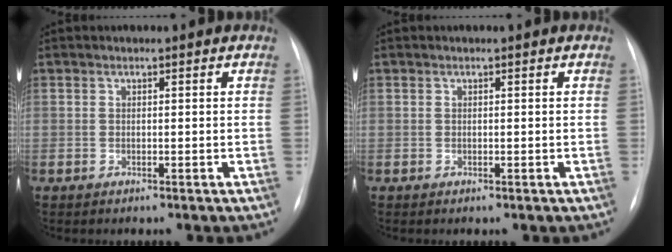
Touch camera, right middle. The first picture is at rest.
{"total": 0.0}